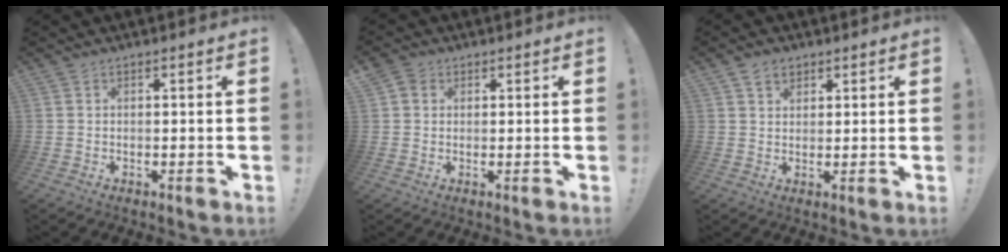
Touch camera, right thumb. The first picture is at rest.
{"total": 2.8, "force": [1.2, 2.3, 0.9], "torque": [-0.014, 0.000, 0.023]}
{"total": 3.8, "force": [2.5, 2.6, 1.2], "torque": [-0.012, -0.007, 0.044]}